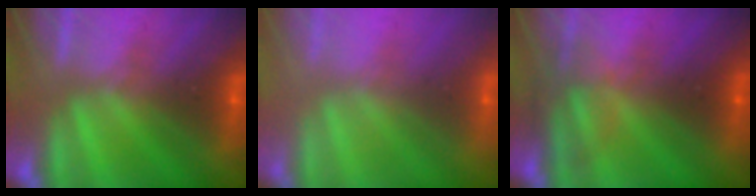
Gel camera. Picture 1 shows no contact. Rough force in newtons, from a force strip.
{"total": 5.6}
{"total": 2.6}